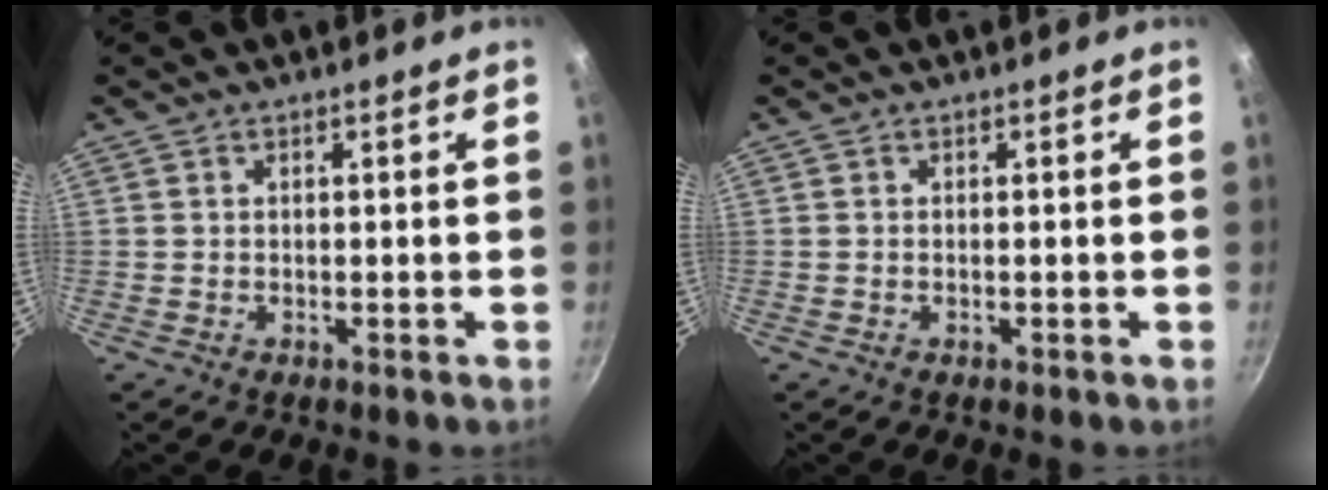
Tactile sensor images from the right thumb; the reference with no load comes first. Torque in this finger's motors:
{"motor_torque": [0.06, -0.06, 0.49, -0.11, 0.04]}